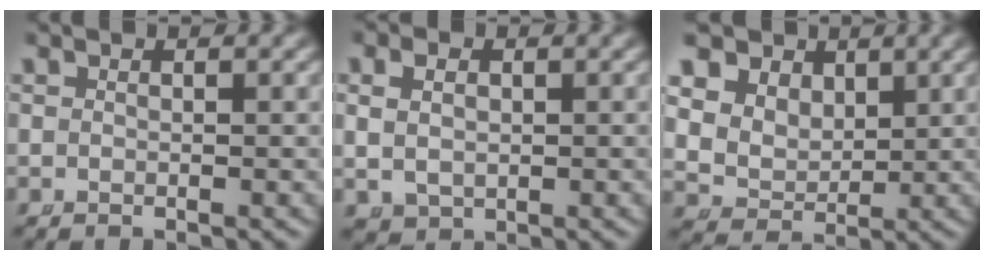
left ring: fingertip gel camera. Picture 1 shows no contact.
{"total": 3.1, "force": [0.5, 2.5, 1.7], "torque": [-0.042, -0.008, 0.020]}
{"total": 11.5, "force": [3.1, 9.7, 5.4], "torque": [-0.141, -0.017, 0.045]}